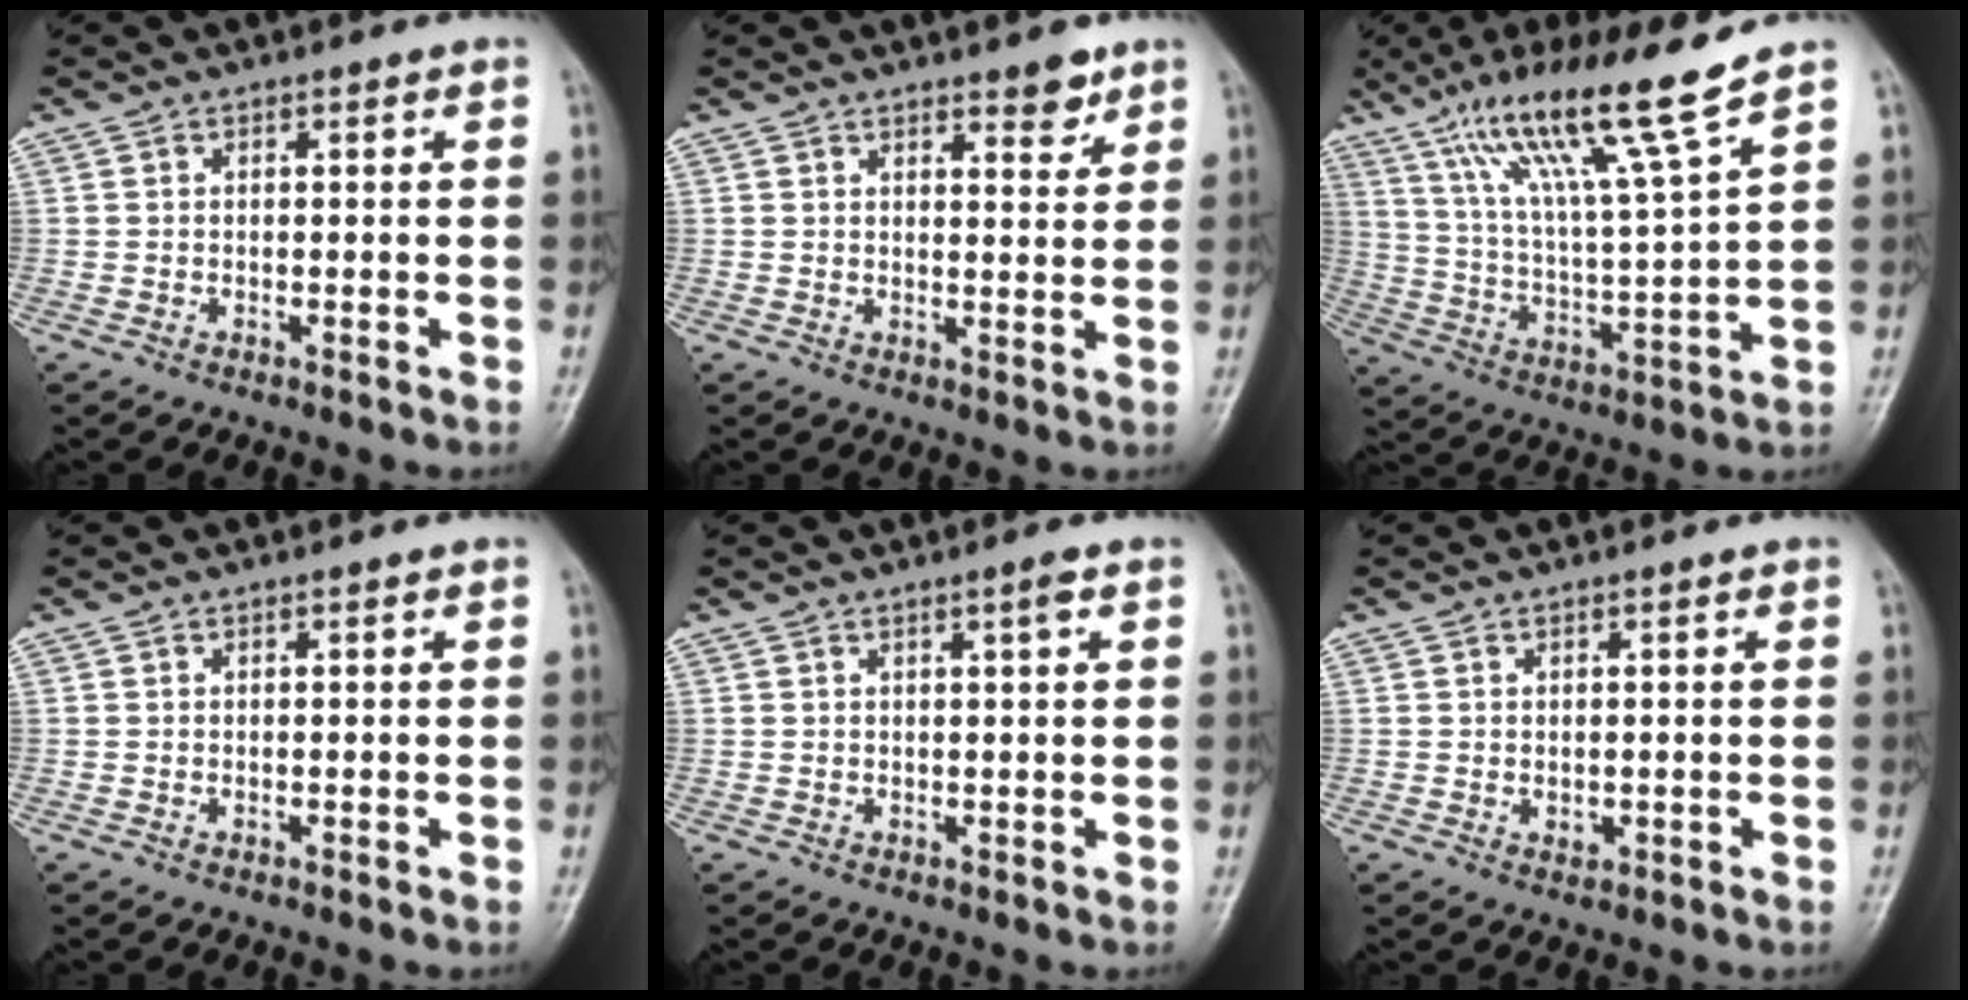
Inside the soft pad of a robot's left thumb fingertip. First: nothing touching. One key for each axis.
{"total": 4.0, "fx": 3.0, "fy": 1.4, "fz": 2.3, "tx": -0.017, "ty": -0.020, "tz": 0.041}
{"total": 15.8, "fx": 11.0, "fy": -0.2, "fz": 11.3, "tx": -0.195, "ty": -0.056, "tz": 0.199}
{"total": 0.0}
{"total": 1.6, "fx": 0.9, "fy": 0.0, "fz": 1.4, "tx": -0.022, "ty": -0.003, "tz": 0.014}
{"total": 1.4, "fx": 0.1, "fy": 1.0, "fz": 1.0, "tx": -0.012, "ty": -0.003, "tz": 0.006}